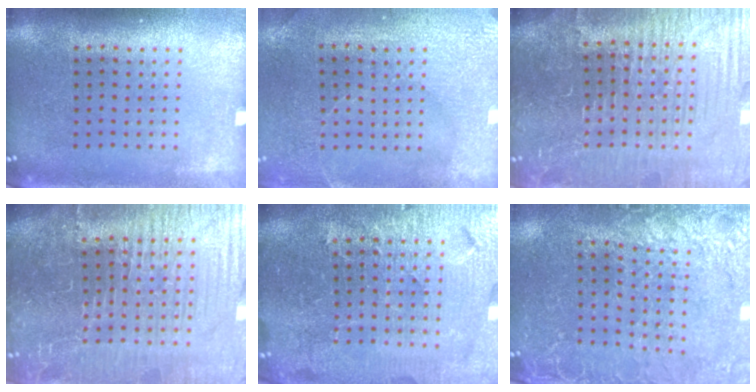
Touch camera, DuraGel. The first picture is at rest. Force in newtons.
{"total": 2.9, "press": 2.7, "slide": 1.0}
{"total": 5.7, "press": 5.3, "slide": 2.2}
{"total": 6.4, "press": 5.8, "slide": 2.8}
{"total": 5.4, "press": 4.9, "slide": 2.2}
{"total": 2.9, "press": 2.8, "slide": 0.7}